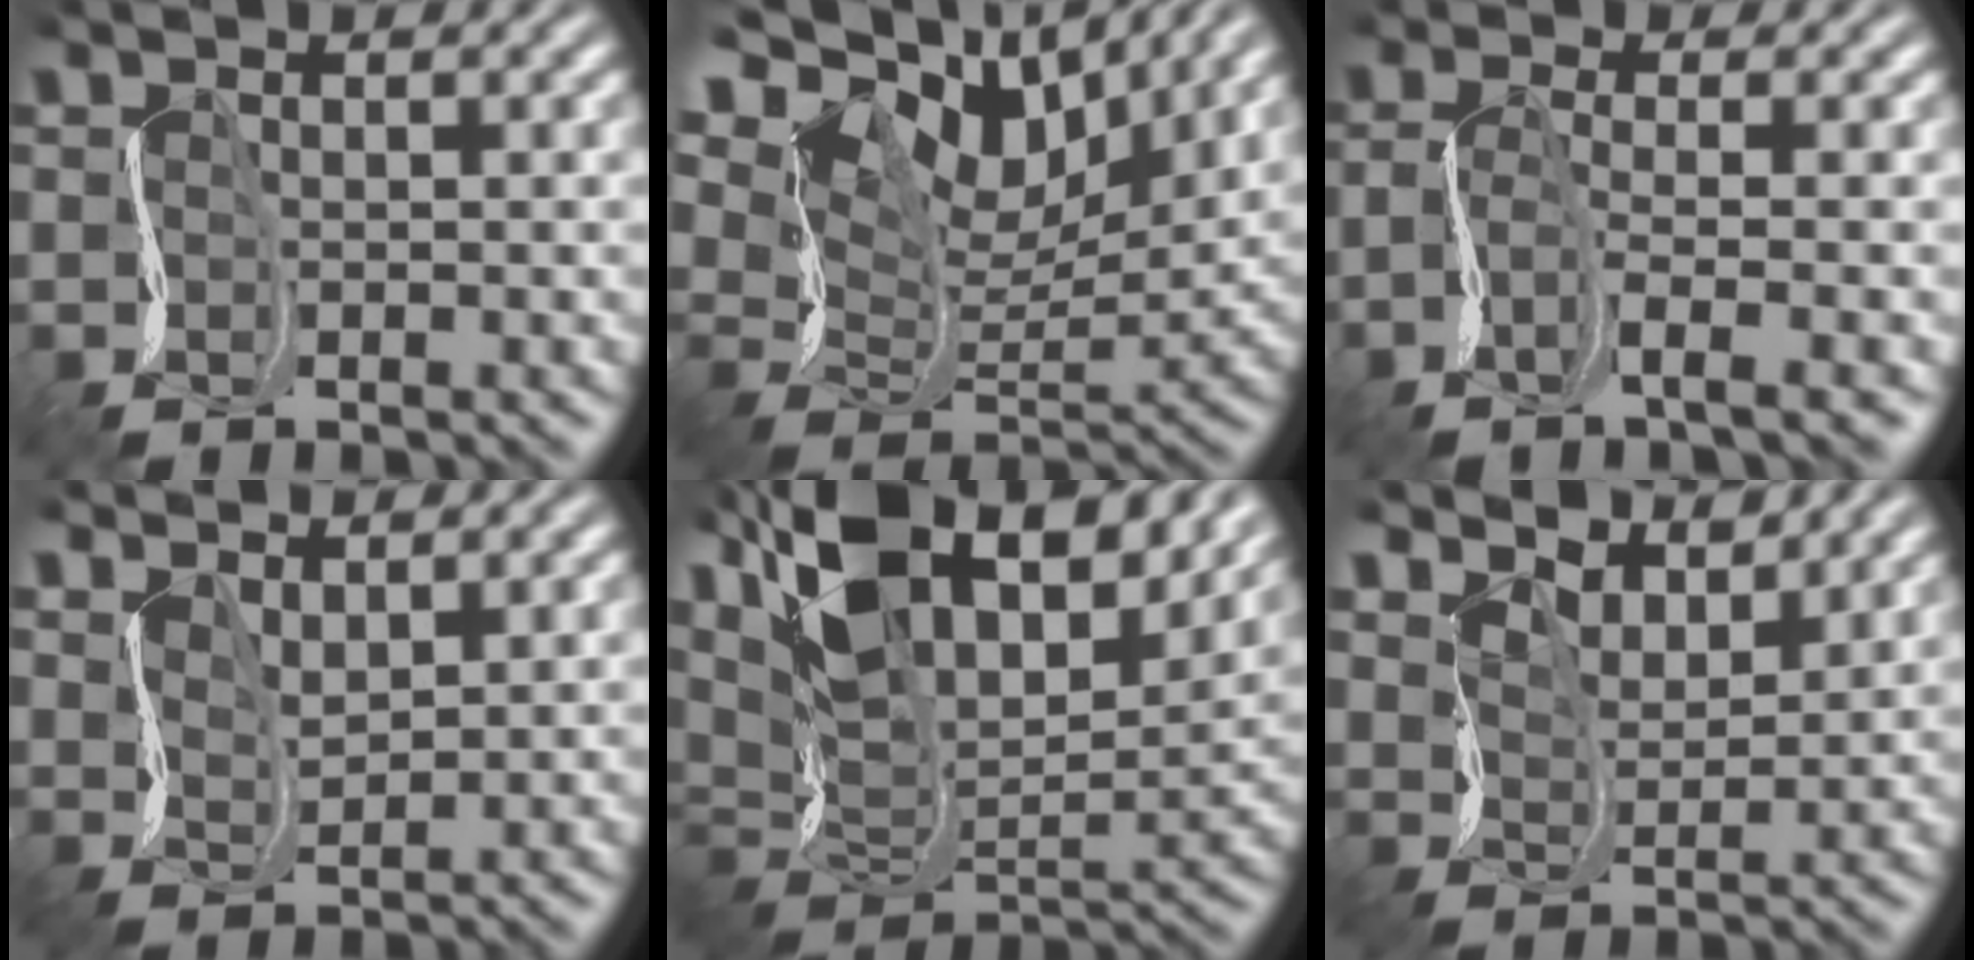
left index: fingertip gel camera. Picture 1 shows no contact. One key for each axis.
{"total": 13.5, "fx": 8.7, "fy": 6.7, "fz": 7.8, "tx": -0.162, "ty": 0.031, "tz": 0.144}
{"total": 3.3, "fx": -1.4, "fy": 0.5, "fz": 2.9, "tx": -0.059, "ty": -0.003, "tz": -0.036}
{"total": 2.2, "fx": 2.1, "fy": 0.6, "fz": 0.4, "tx": -0.018, "ty": -0.001, "tz": 0.045}
{"total": 15.1, "fx": 9.4, "fy": 7.0, "fz": 9.5, "tx": -0.196, "ty": 0.033, "tz": 0.166}
{"total": 4.0, "fx": 3.8, "fy": 1.1, "fz": 0.8, "tx": -0.032, "ty": -0.003, "tz": 0.061}